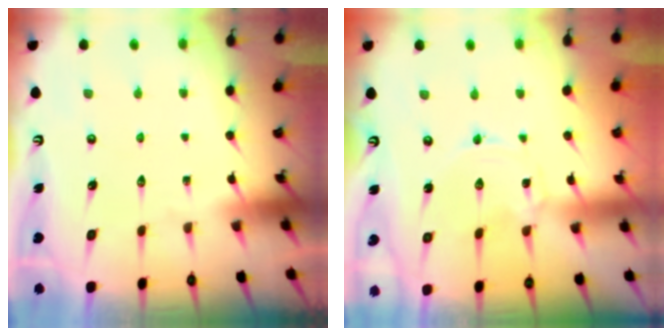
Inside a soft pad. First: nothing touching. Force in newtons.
{"total": 0.0}